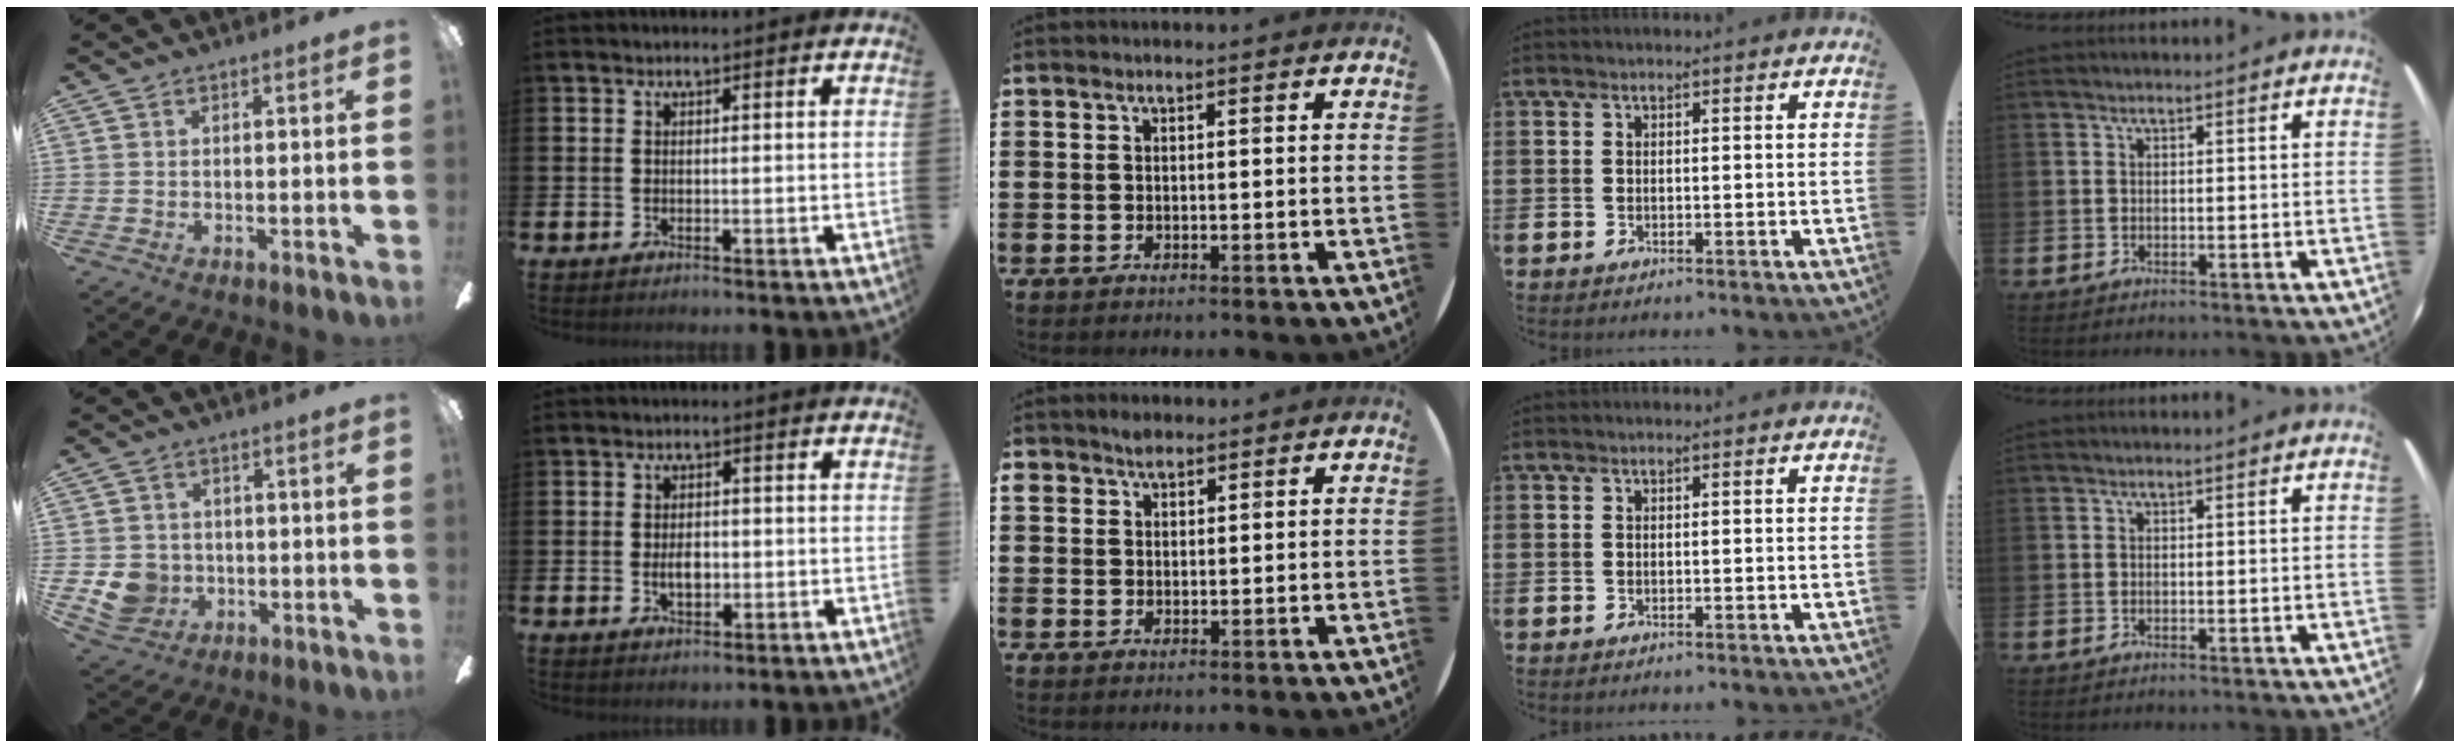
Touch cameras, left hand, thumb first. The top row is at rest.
{"thumb": {"total": 7.0, "force": [-0.9, 6.6, 2.1], "torque": [-0.049, 0.007, -0.012]}, "index": {"total": 2.7, "force": [-0.2, 1.6, 2.1], "torque": [-0.023, -0.003, -0.008]}, "middle": {"total": 2.0, "force": [1.7, 1.0, 0.3], "torque": [-0.001, -0.001, 0.033]}}